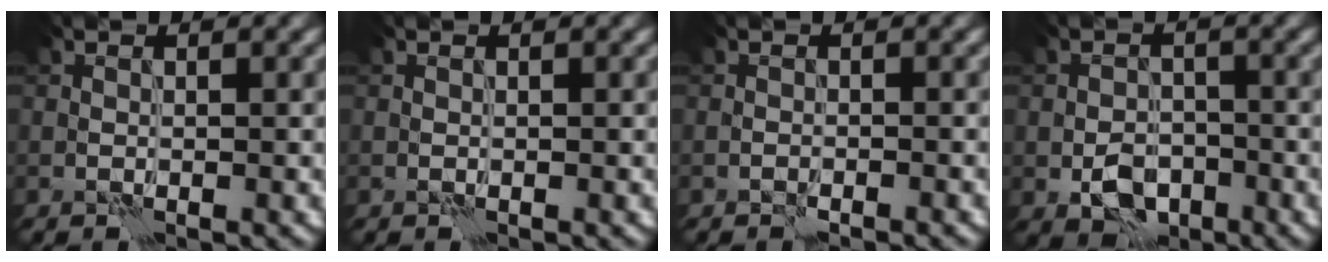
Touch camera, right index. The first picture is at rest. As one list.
[{"total": 0.0}, {"total": 0.7, "force": [-0.7, -0.1, 0.2], "torque": [-0.002, 0.004, -0.014]}, {"total": 3.9, "force": [-1.7, 2.7, 2.3], "torque": [-0.036, -0.005, -0.032]}]